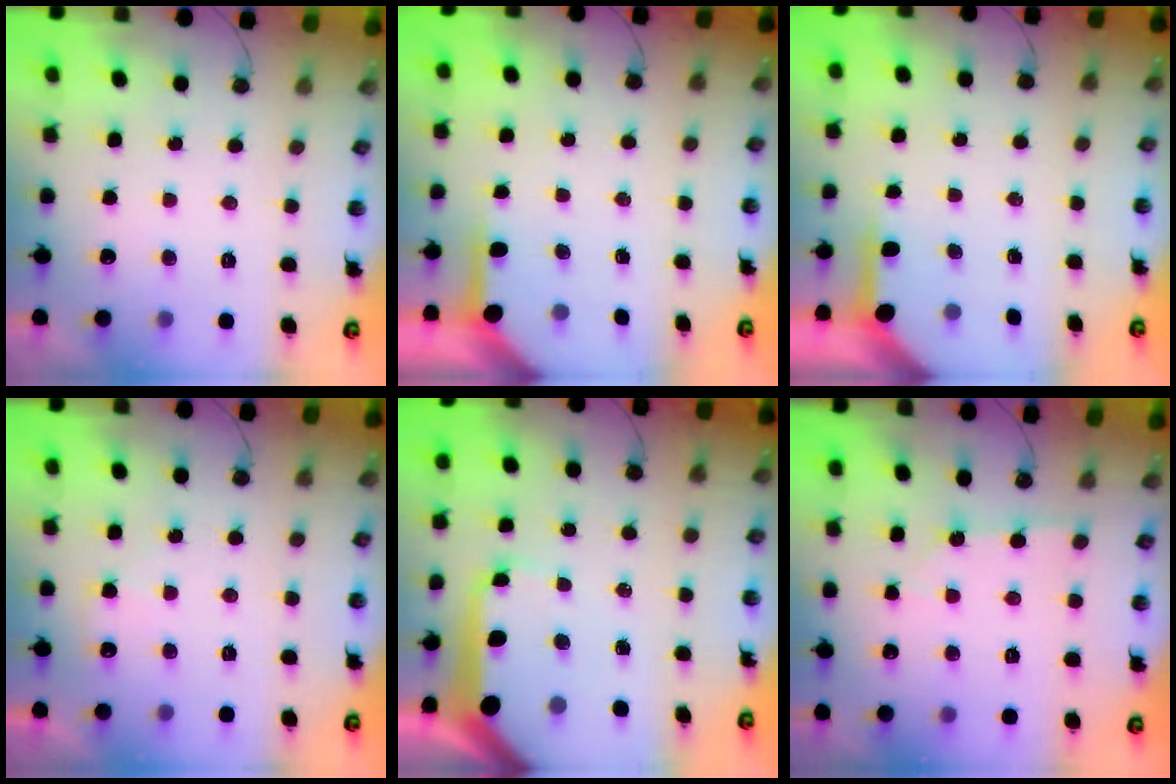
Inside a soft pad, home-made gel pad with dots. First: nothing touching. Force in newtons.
{"total": 3.9, "press": 3.9, "slide": 0.4}
{"total": 4.0, "press": 3.9, "slide": 0.4}
{"total": 3.9, "press": 3.9, "slide": 0.6}
{"total": 16.5, "press": 16.4, "slide": 1.9}
{"total": 1.0, "press": 1.0, "slide": 0.2}